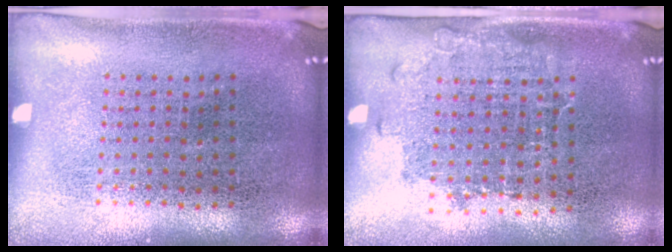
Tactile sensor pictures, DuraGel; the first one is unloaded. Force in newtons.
{"total": 1.3, "press": 1.1, "slide": 0.7}